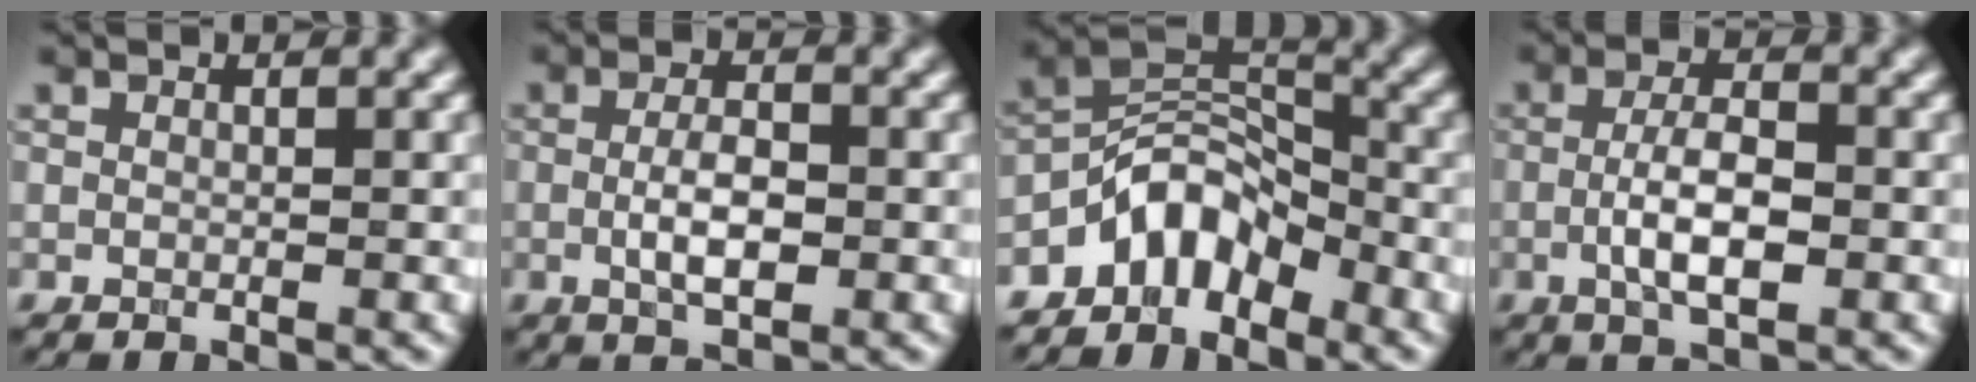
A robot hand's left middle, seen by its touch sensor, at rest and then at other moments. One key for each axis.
{"total": 3.5, "fx": -0.5, "fy": 1.3, "fz": 3.2, "tx": -0.063, "ty": -0.002, "tz": -0.009}
{"total": 5.2, "fx": -3.7, "fy": 2.7, "fz": 2.4, "tx": -0.026, "ty": 0.013, "tz": -0.079}
{"total": 4.4, "fx": -0.9, "fy": 1.4, "fz": 4.0, "tx": -0.079, "ty": -0.001, "tz": -0.019}